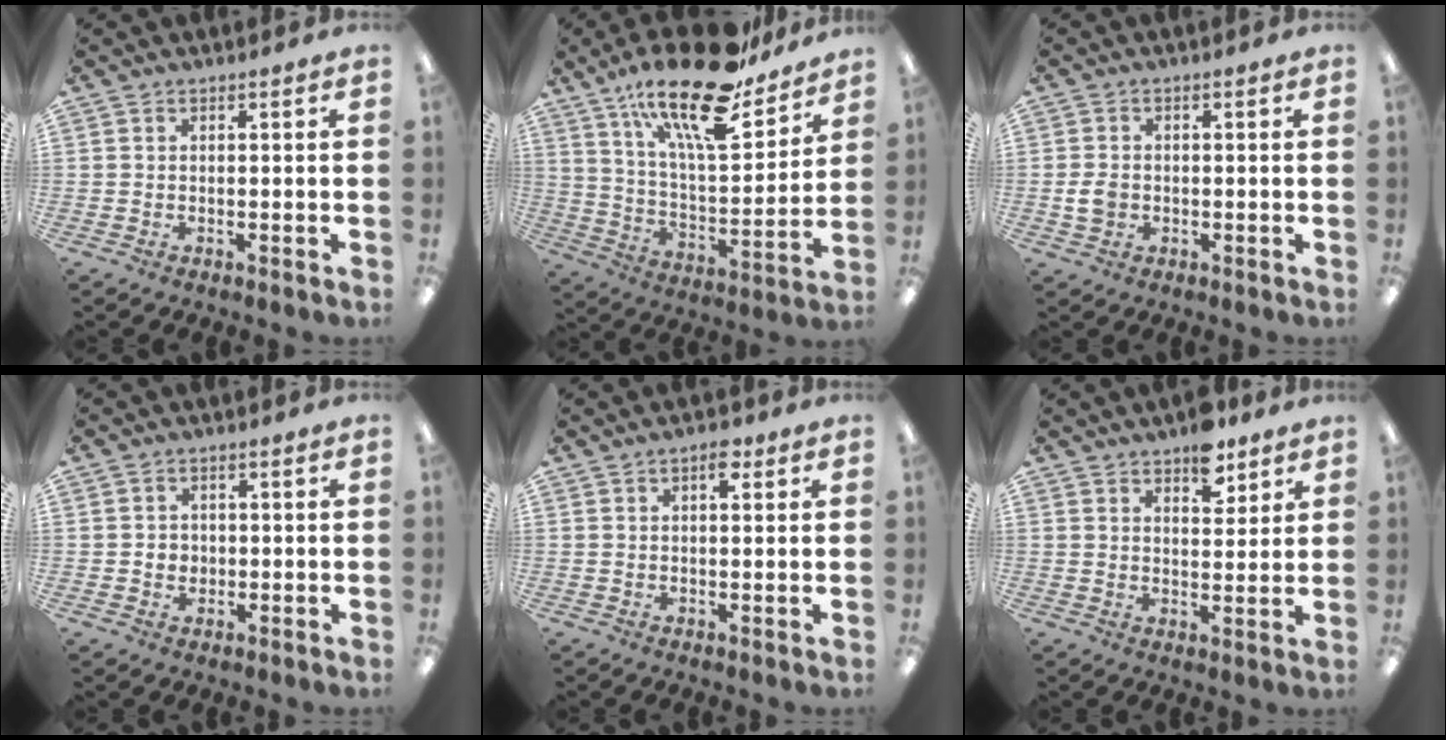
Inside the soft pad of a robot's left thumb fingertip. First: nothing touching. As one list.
[{"total": 23.3, "force": [16.8, 7.5, 14.3], "torque": [-0.234, -0.106, 0.281]}, {"total": 3.8, "force": [-0.5, 3.0, 2.2], "torque": [-0.045, 0.004, -0.010]}, {"total": 2.6, "force": [-0.1, 2.5, 0.7], "torque": [-0.008, 0.000, -0.006]}, {"total": 3.9, "force": [2.0, 1.9, 2.8], "torque": [-0.029, -0.007, 0.027]}, {"total": 8.1, "force": [5.6, 4.2, 4.1], "torque": [-0.039, -0.027, 0.093]}]